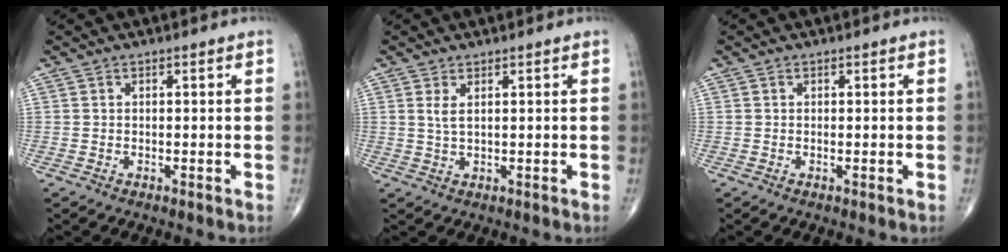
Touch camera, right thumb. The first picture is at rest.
{"total": 2.0, "force": [0.8, 0.5, 1.7], "torque": [-0.040, -0.003, 0.022]}
{"total": 0.0}